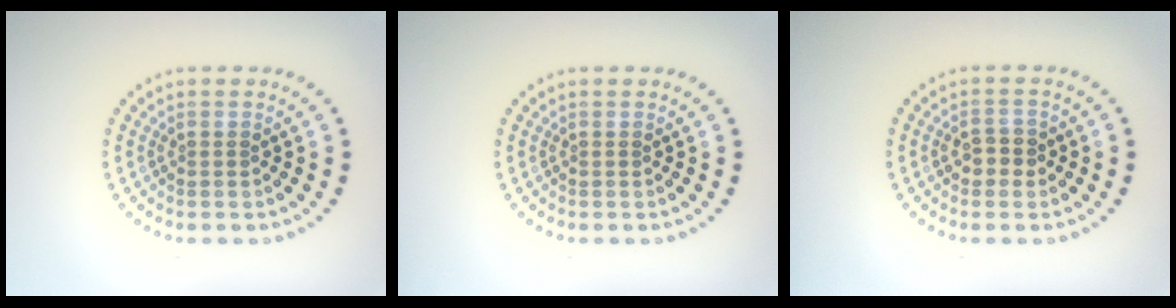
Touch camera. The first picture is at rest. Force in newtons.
{"total": 0.0}
{"total": 1.9, "press": 1.8, "slide": 0.4}